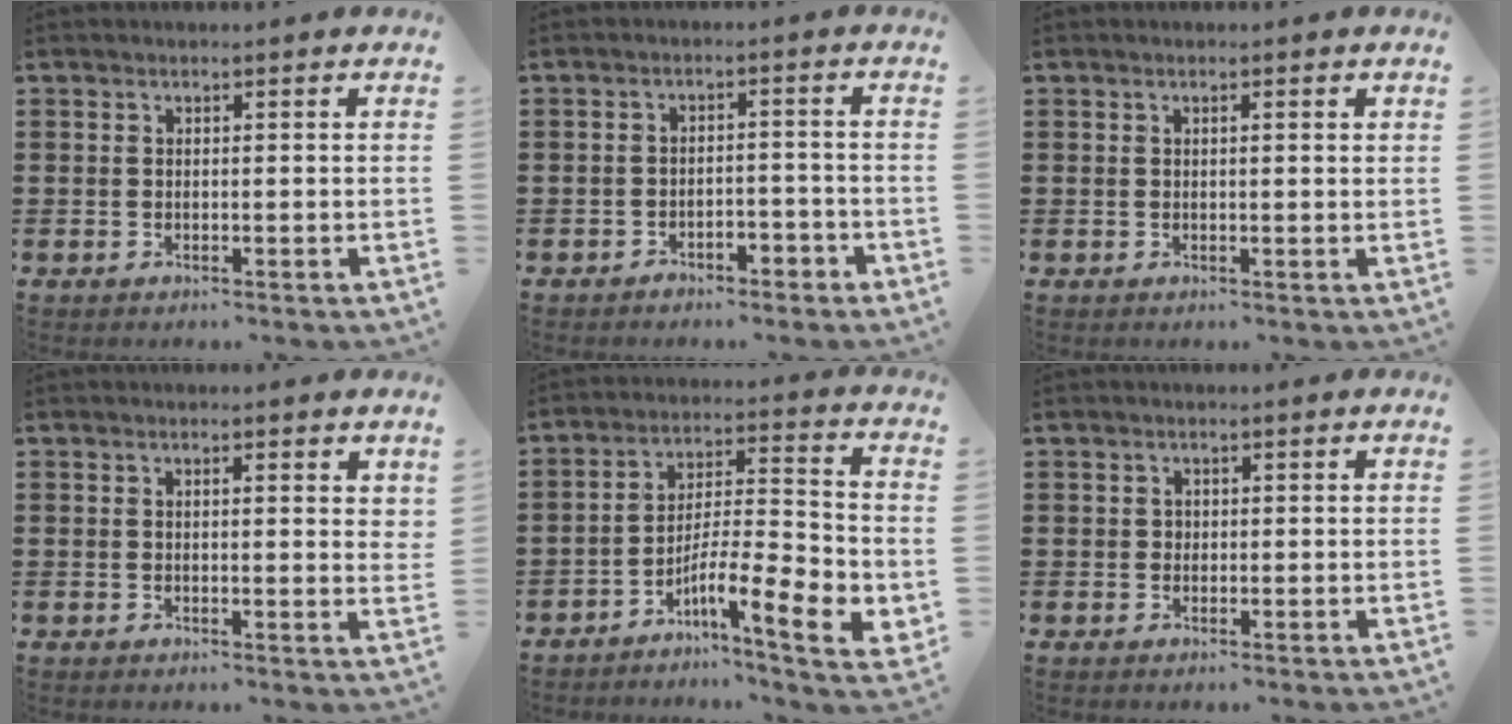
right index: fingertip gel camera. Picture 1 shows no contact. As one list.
[{"total": 2.6, "force": [-2.4, 0.9, 0.6], "torque": [-0.015, 0.005, -0.049]}, {"total": 0.8, "force": [0.3, 0.0, 0.8], "torque": [-0.015, 0.000, 0.004]}, {"total": 1.3, "force": [0.5, 0.2, 1.1], "torque": [-0.023, 0.002, 0.009]}, {"total": 10.3, "force": [-5.2, 2.1, 8.7], "torque": [-0.150, -0.005, -0.094]}, {"total": 0.6, "force": [0.1, 0.6, 0.2], "torque": [-0.005, 0.004, 0.001]}]